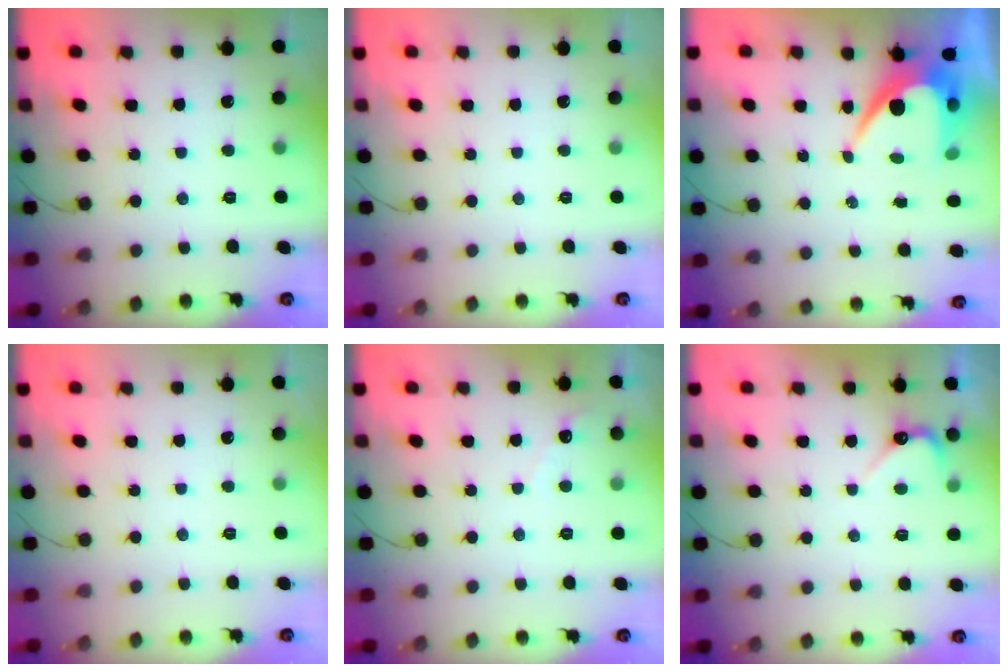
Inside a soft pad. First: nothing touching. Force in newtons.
{"total": 0.0}
{"total": 9.4, "press": 9.4, "slide": 0.8}
{"total": 0.0}
{"total": 2.8, "press": 2.8, "slide": 0.1}
{"total": 2.9, "press": 2.9, "slide": 0.3}